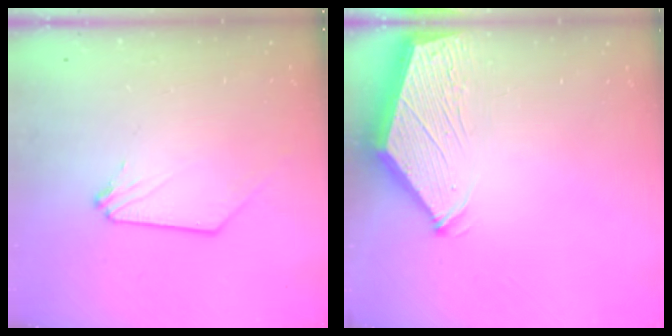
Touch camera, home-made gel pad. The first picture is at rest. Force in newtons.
{"total": 3.8, "press": 3.7, "slide": 0.6}